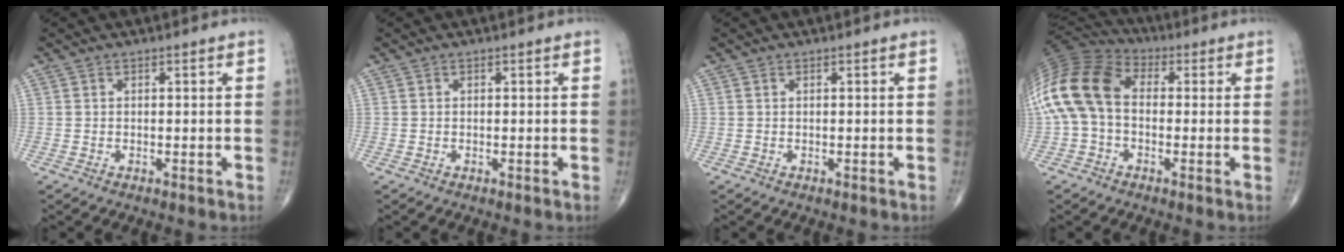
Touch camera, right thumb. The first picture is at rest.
{"total": 0.0}
{"total": 0.0}
{"total": 16.9, "force": [0.0, 11.6, 12.3], "torque": [-0.267, 0.036, -0.011]}